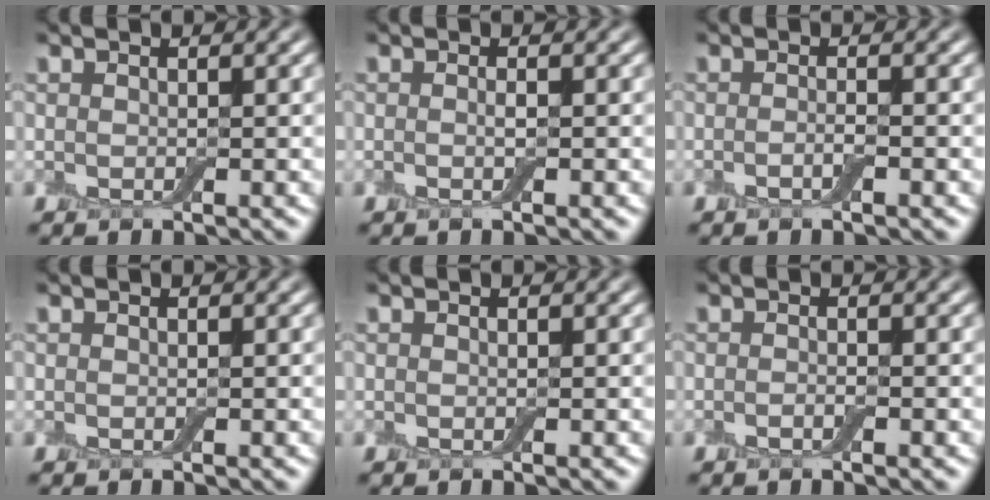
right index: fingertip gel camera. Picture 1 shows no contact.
{"total": 0.8, "force": [-0.1, 0.1, 0.8], "torque": [-0.014, -0.001, -0.003]}
{"total": 1.2, "force": [-0.5, 0.2, 1.1], "torque": [-0.019, -0.002, -0.012]}
{"total": 0.0}
{"total": 0.0}
{"total": 0.9, "force": [-0.4, 0.1, 0.7], "torque": [-0.013, -0.002, -0.008]}